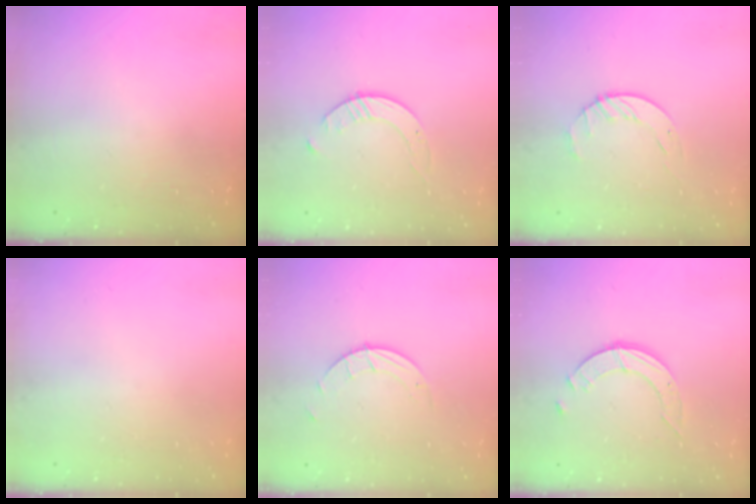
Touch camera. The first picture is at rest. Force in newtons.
{"total": 2.6, "press": 2.6, "slide": 0.3}
{"total": 3.4, "press": 3.4, "slide": 0.4}
{"total": 0.0}
{"total": 1.9, "press": 1.9, "slide": 0.1}
{"total": 3.7, "press": 3.6, "slide": 0.4}